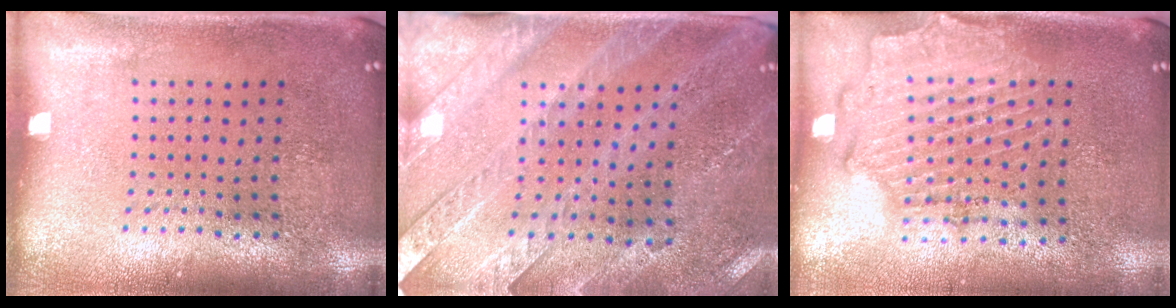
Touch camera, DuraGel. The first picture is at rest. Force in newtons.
{"total": 2.9, "press": 2.7, "slide": 1.2}
{"total": 1.8, "press": 1.7, "slide": 0.8}